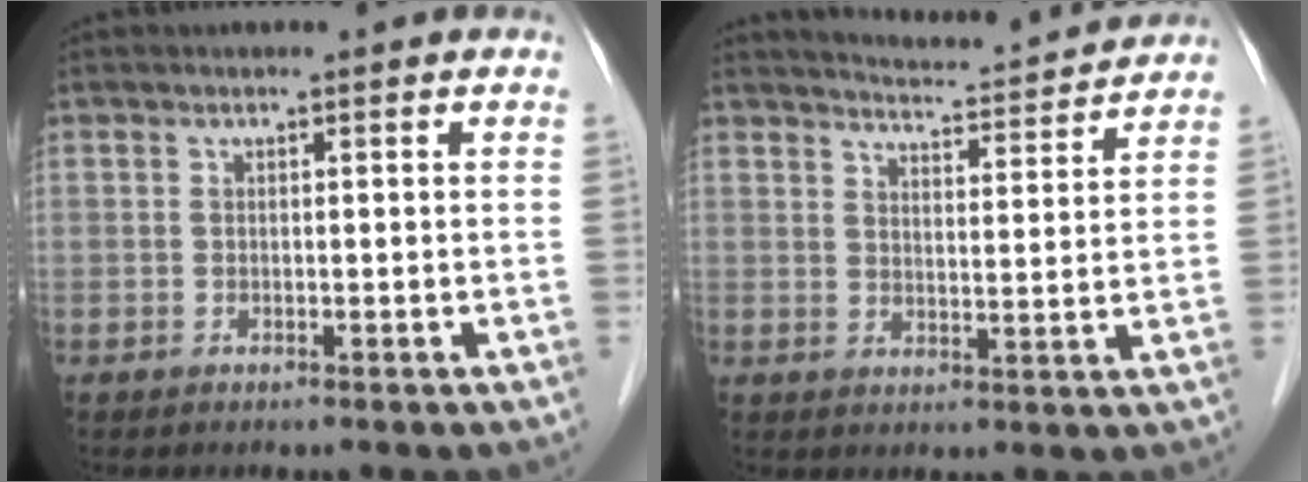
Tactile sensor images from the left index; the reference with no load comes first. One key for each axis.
{"total": 10.2, "fx": 10.0, "fy": 0.7, "fz": 2.0, "tx": -0.037, "ty": 0.005, "tz": 0.134}